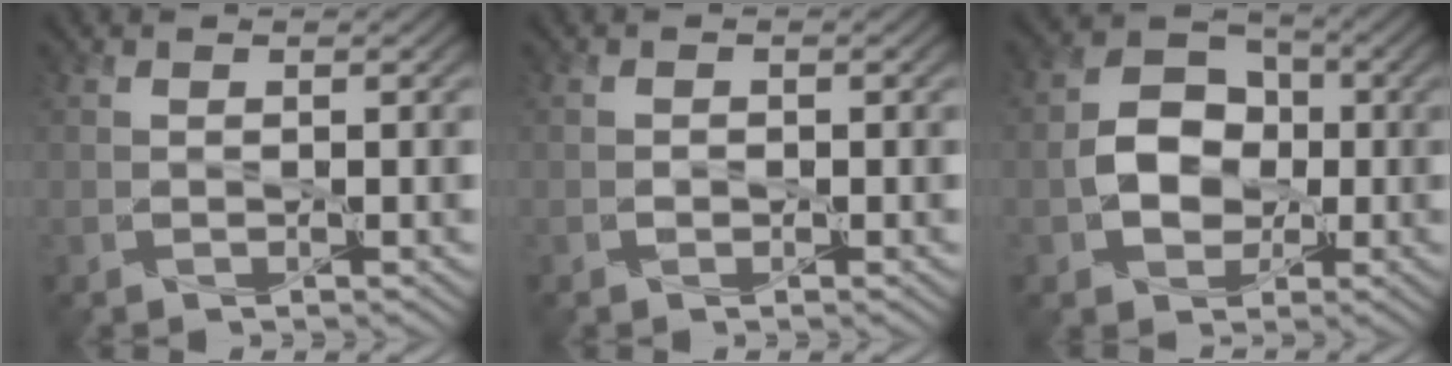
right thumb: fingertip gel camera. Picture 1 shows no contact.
{"total": 0.5, "force": [-0.2, 0.4, 0.2], "torque": [-0.003, -0.002, -0.004]}
{"total": 6.6, "force": [-0.9, 5.2, 3.9], "torque": [-0.074, 0.005, -0.025]}